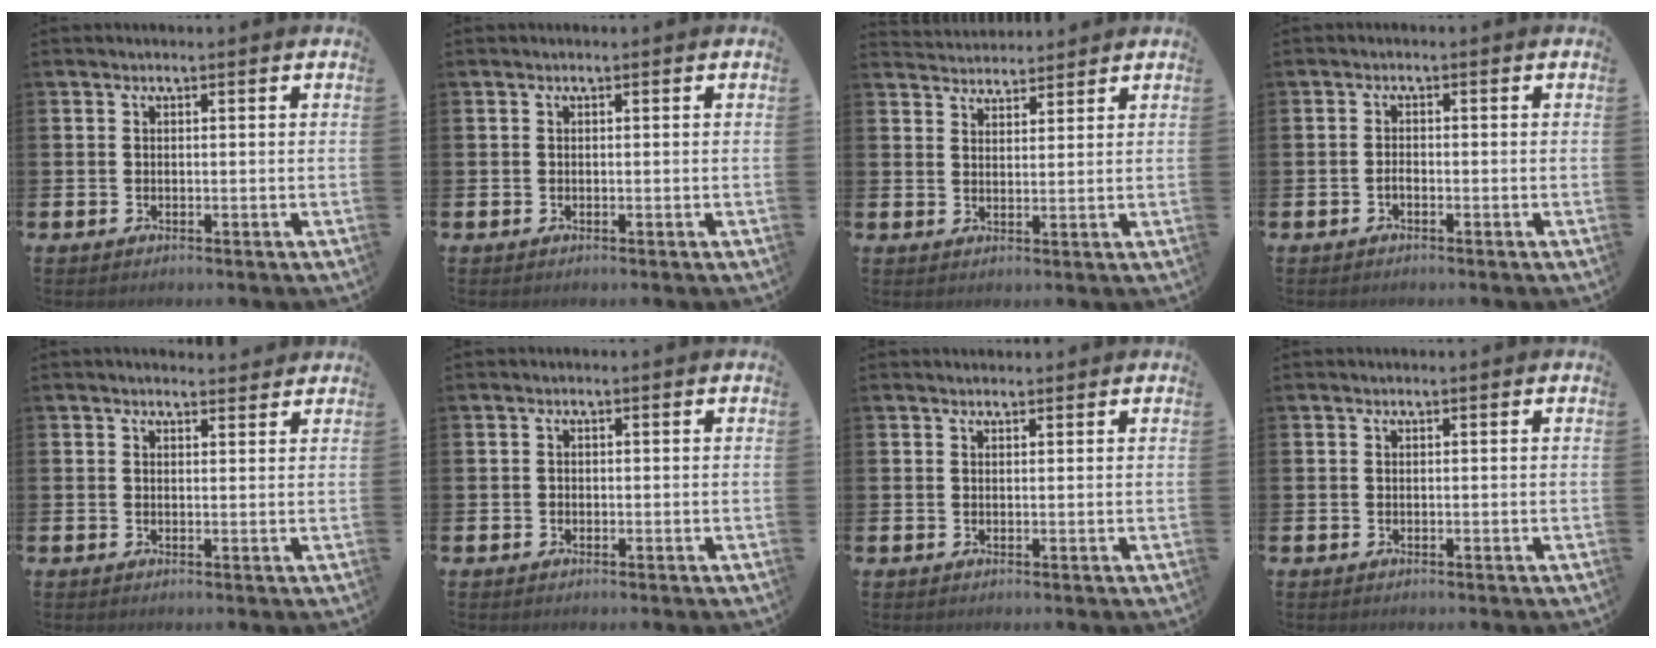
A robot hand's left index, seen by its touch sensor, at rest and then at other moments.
{"total": 0.0}
{"total": 3.4, "force": [3.3, 0.6, -0.4], "torque": [0.005, -0.020, 0.059]}
{"total": 1.0, "force": [-0.7, 0.4, 0.6], "torque": [-0.006, -0.005, -0.016]}
{"total": 1.5, "force": [1.5, 0.3, 0.0], "torque": [0.011, -0.008, 0.025]}
{"total": 0.6, "force": [-0.3, 0.5, 0.1], "torque": [-0.004, 0.004, -0.008]}
{"total": 0.8, "force": [0.7, 0.2, 0.2], "torque": [0.011, -0.004, 0.010]}
{"total": 0.0}